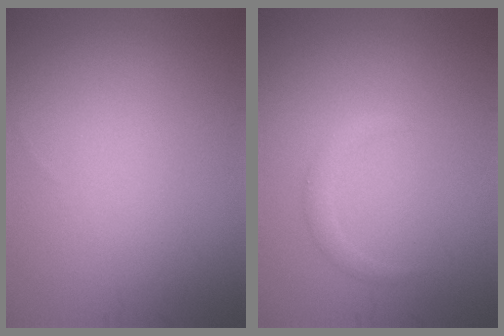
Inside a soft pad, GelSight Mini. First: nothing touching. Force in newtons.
{"total": 1.2, "press": 1.2, "slide": 0.1}